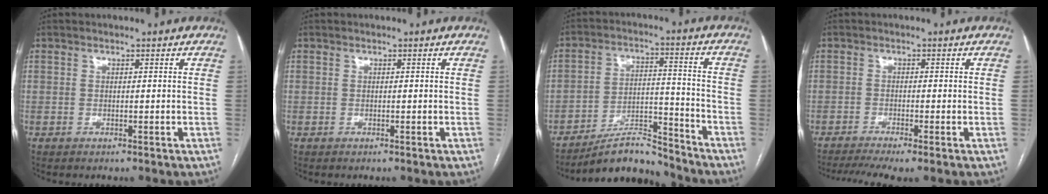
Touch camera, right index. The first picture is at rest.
{"total": 0.0}
{"total": 8.7, "force": [-8.4, 1.6, 1.9], "torque": [-0.028, 0.023, -0.143]}
{"total": 6.3, "force": [-4.6, 0.5, 4.2], "torque": [-0.073, -0.008, -0.078]}